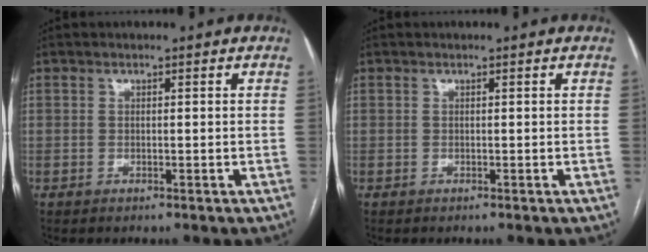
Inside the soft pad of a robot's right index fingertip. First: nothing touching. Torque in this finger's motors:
{"motor_torque": [0.00, 0.00, 0.00, 0.00]}